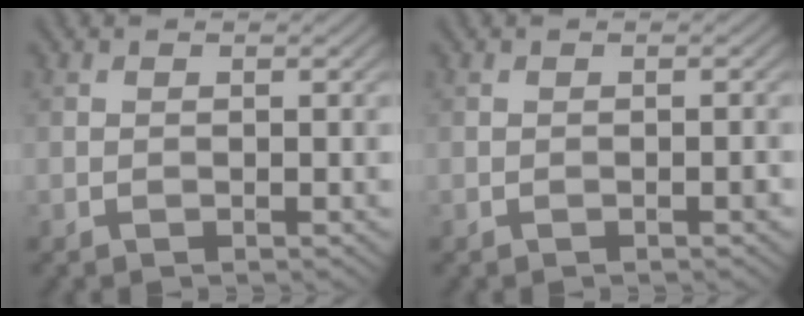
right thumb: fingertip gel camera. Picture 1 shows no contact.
{"total": 0.6, "force": [-0.3, 0.0, 0.5], "torque": [-0.006, 0.002, -0.004]}